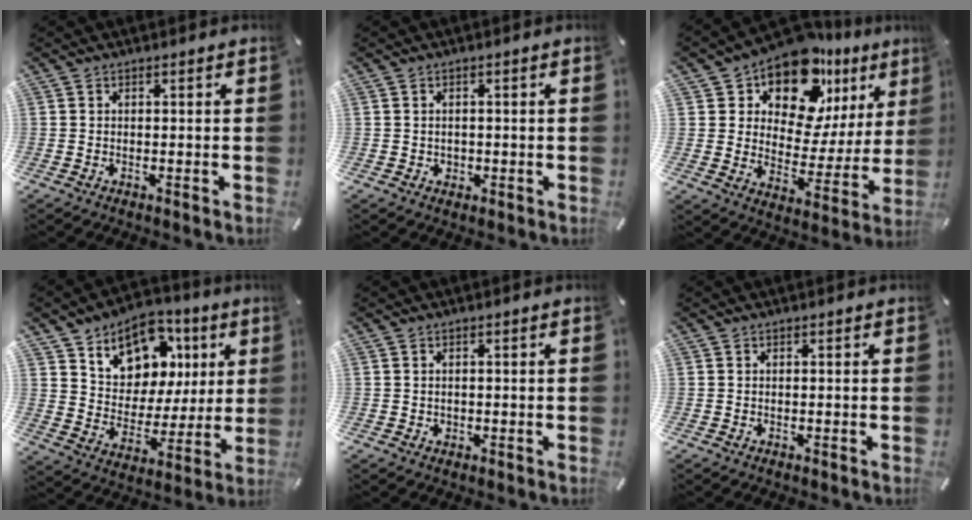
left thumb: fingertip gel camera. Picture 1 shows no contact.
{"total": 1.4, "force": [-0.1, 1.3, 0.4], "torque": [-0.008, 0.006, -0.004]}
{"total": 15.7, "force": [11.5, 8.6, 6.4], "torque": [-0.114, -0.091, 0.204]}
{"total": 11.7, "force": [6.4, 9.2, 3.3], "torque": [-0.056, -0.051, 0.120]}
{"total": 0.9, "force": [0.1, 0.8, 0.2], "torque": [-0.005, 0.006, 0.000]}
{"total": 0.0}